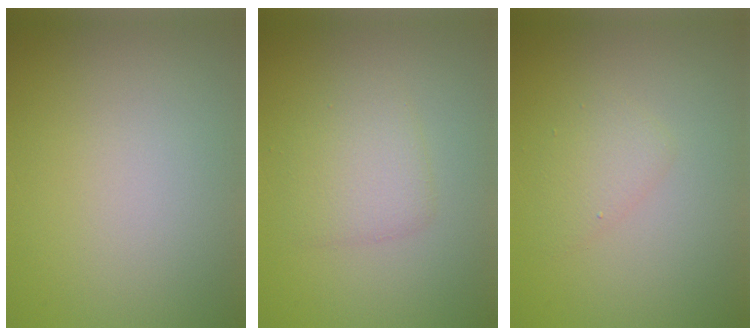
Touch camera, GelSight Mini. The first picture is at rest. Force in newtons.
{"total": 2.7, "press": 2.7, "slide": 0.1}
{"total": 1.7, "press": 1.7, "slide": 0.1}